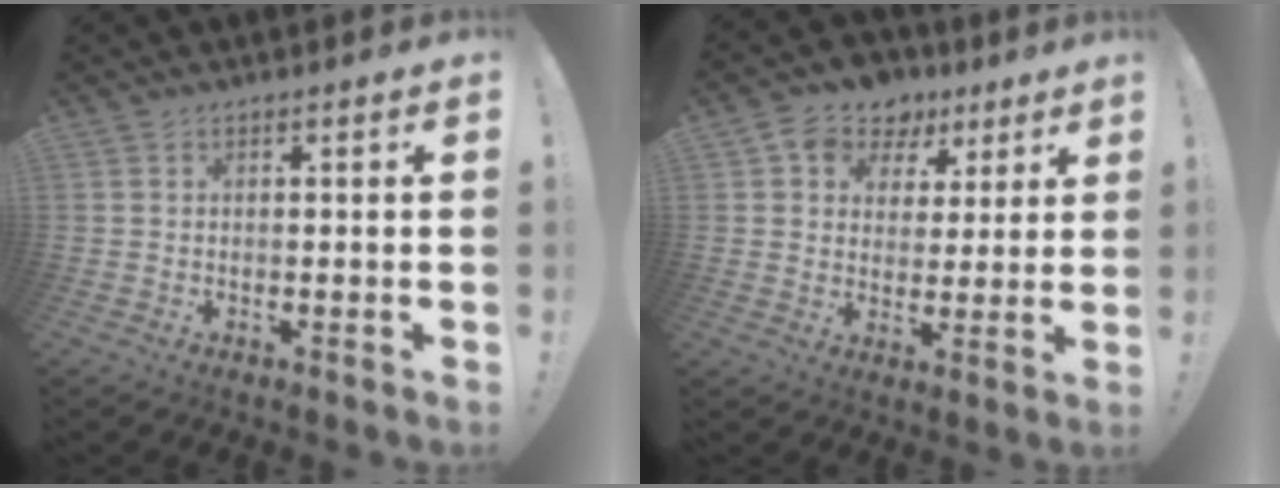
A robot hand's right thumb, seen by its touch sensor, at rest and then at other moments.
{"total": 8.9, "force": [4.6, 7.2, 2.3], "torque": [-0.037, -0.027, 0.091]}